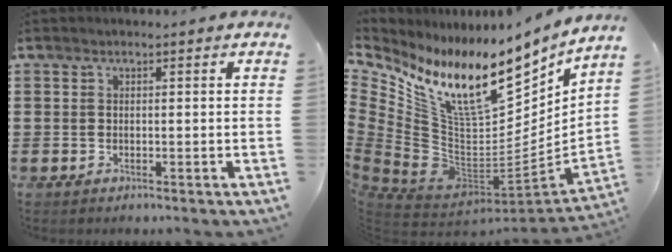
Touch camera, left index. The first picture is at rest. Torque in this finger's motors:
{"motor_torque": [2.14, 0.00, 1.05, 0.21]}